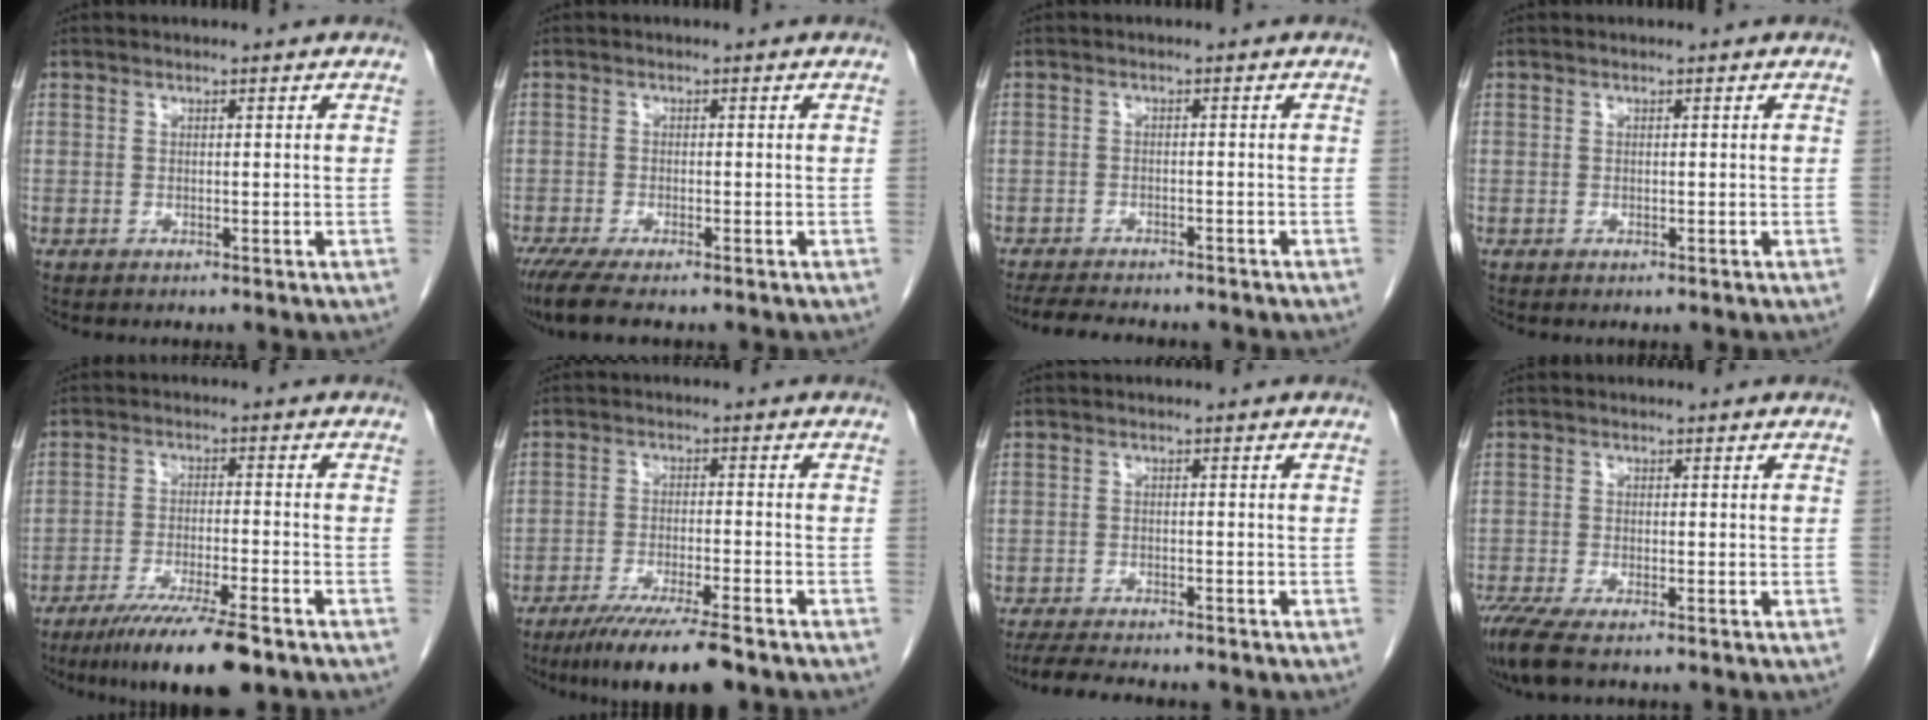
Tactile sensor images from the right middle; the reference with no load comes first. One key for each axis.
{"total": 6.4, "fx": -5.0, "fy": 1.0, "fz": 3.9, "tx": -0.065, "ty": -0.016, "tz": -0.084}
{"total": 9.0, "fx": -7.9, "fy": 2.0, "fz": 3.7, "tx": -0.057, "ty": -0.007, "tz": -0.114}
{"total": 0.0}
{"total": 10.8, "fx": -7.8, "fy": 0.3, "fz": 7.4, "tx": -0.123, "ty": -0.030, "tz": -0.127}
{"total": 10.1, "fx": -7.6, "fy": 0.1, "fz": 6.6, "tx": -0.107, "ty": -0.028, "tz": -0.125}
{"total": 7.9, "fx": -6.9, "fy": 1.2, "fz": 3.5, "tx": -0.055, "ty": -0.015, "tz": -0.108}
{"total": 5.4, "fx": -3.9, "fy": 1.0, "fz": 3.6, "tx": -0.069, "ty": -0.015, "tz": -0.071}